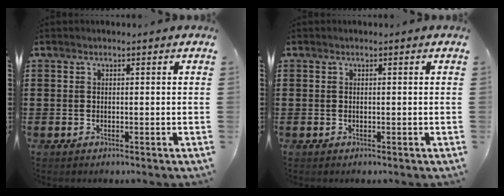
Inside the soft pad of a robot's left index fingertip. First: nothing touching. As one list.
[{"total": 0.0}]